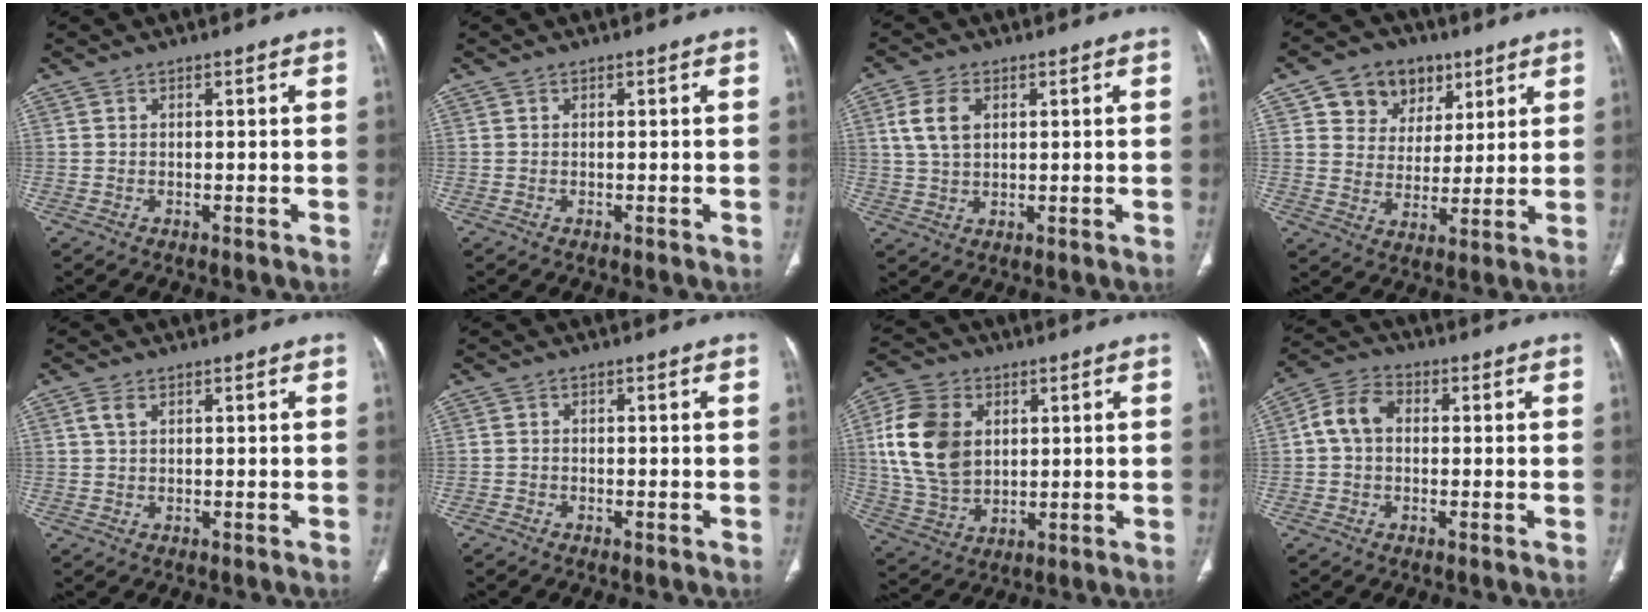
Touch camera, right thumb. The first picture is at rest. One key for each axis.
{"total": 0.0}
{"total": 6.2, "fx": 1.9, "fy": 3.9, "fz": 4.4, "tx": -0.090, "ty": 0.001, "tz": 0.040}
{"total": 11.7, "fx": 6.0, "fy": 9.3, "fz": 3.8, "tx": -0.027, "ty": -0.019, "tz": 0.102}
{"total": 2.0, "fx": 0.8, "fy": 1.1, "fz": 1.4, "tx": -0.033, "ty": 0.007, "tz": 0.018}
{"total": 0.9, "fx": -0.7, "fy": 0.5, "fz": 0.0, "tx": 0.001, "ty": 0.003, "tz": -0.021}
{"total": 15.3, "fx": 3.2, "fy": 10.9, "fz": 10.2, "tx": -0.185, "ty": -0.003, "tz": 0.064}
{"total": 6.9, "fx": 0.4, "fy": 5.0, "fz": 4.7, "tx": -0.086, "ty": 0.023, "tz": -0.001}